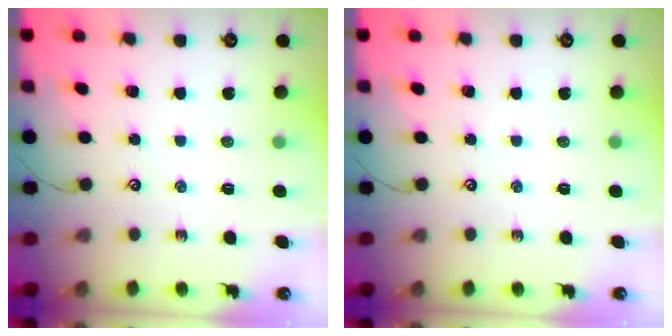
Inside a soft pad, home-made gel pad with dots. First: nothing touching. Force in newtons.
{"total": 0.0}